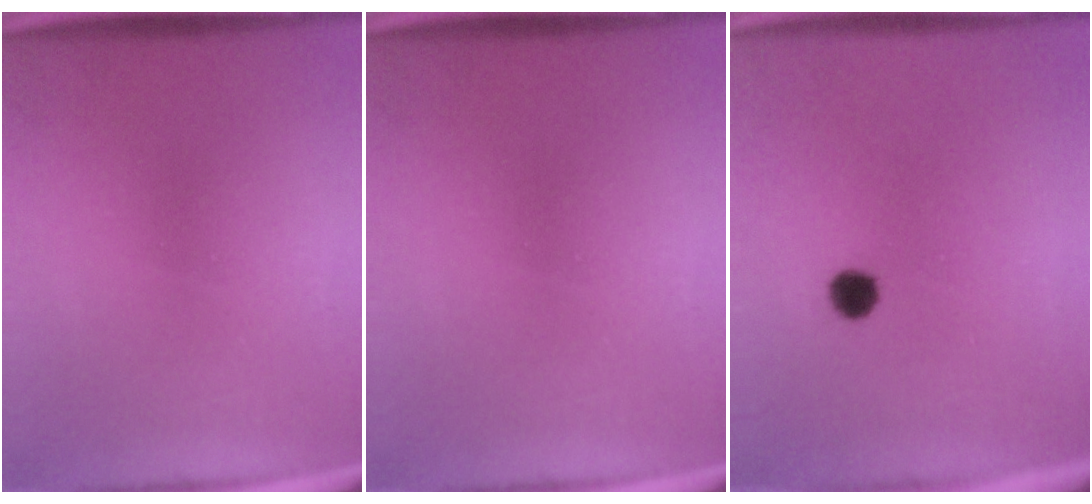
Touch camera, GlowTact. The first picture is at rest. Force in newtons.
{"total": 0.0}
{"total": 3.0}